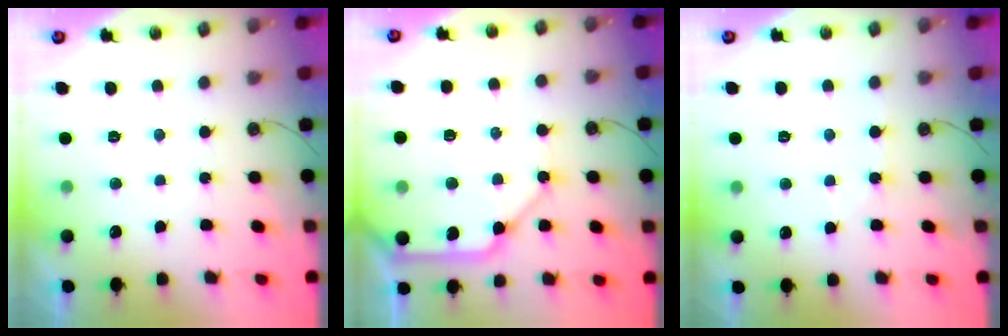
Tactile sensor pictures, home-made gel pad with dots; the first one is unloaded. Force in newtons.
{"total": 14.9, "press": 14.8, "slide": 1.9}
{"total": 3.1, "press": 3.1, "slide": 0.5}